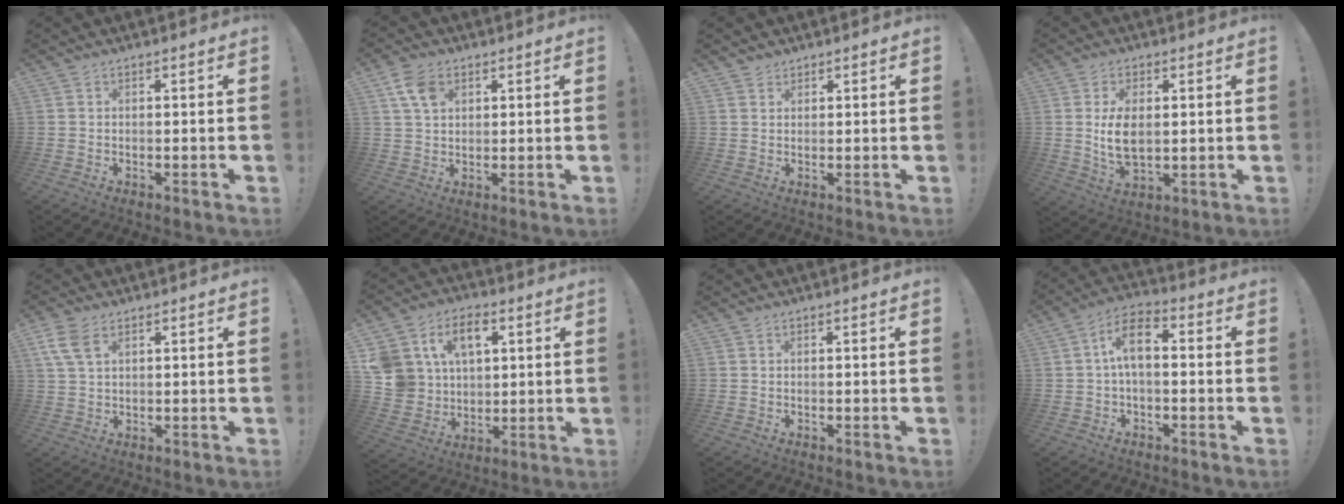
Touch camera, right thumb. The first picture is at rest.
{"total": 6.9, "force": [3.0, 4.6, 4.2], "torque": [-0.077, 0.002, 0.061]}
{"total": 1.9, "force": [1.6, 1.0, 0.0], "torque": [0.015, -0.014, 0.027]}
{"total": 8.7, "force": [1.0, 4.9, 7.1], "torque": [-0.127, -0.012, 0.014]}
{"total": 6.7, "force": [3.3, 3.6, 4.6], "torque": [-0.095, -0.004, 0.065]}
{"total": 14.6, "force": [6.1, 11.2, 7.2], "torque": [-0.124, -0.024, 0.121]}
{"total": 0.0}
{"total": 8.9, "force": [0.4, 4.4, 7.7], "torque": [-0.139, 0.014, 0.012]}